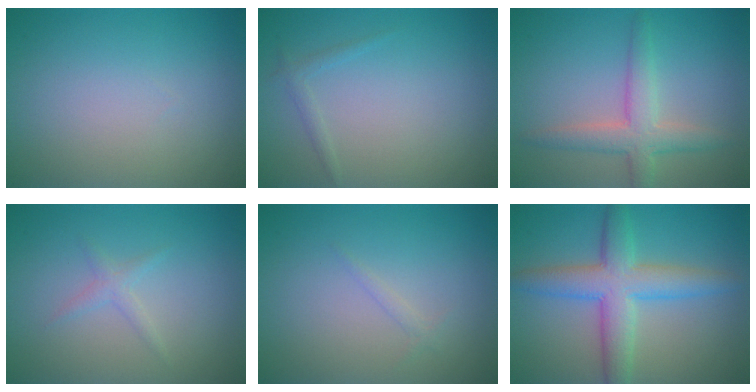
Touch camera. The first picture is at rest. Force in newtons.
{"total": 0.9, "press": 0.9, "slide": 0.1}
{"total": 3.7, "press": 3.7, "slide": 0.2}
{"total": 1.1, "press": 1.1, "slide": 0.0}
{"total": 0.6, "press": 0.6, "slide": 0.1}
{"total": 5.8, "press": 5.8, "slide": 0.1}